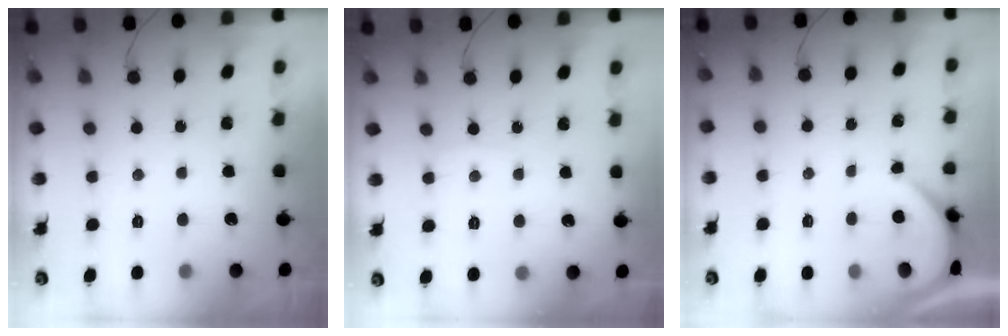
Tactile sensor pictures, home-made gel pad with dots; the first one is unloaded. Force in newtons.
{"total": 2.2, "press": 2.2, "slide": 0.2}
{"total": 2.9, "press": 2.8, "slide": 0.3}